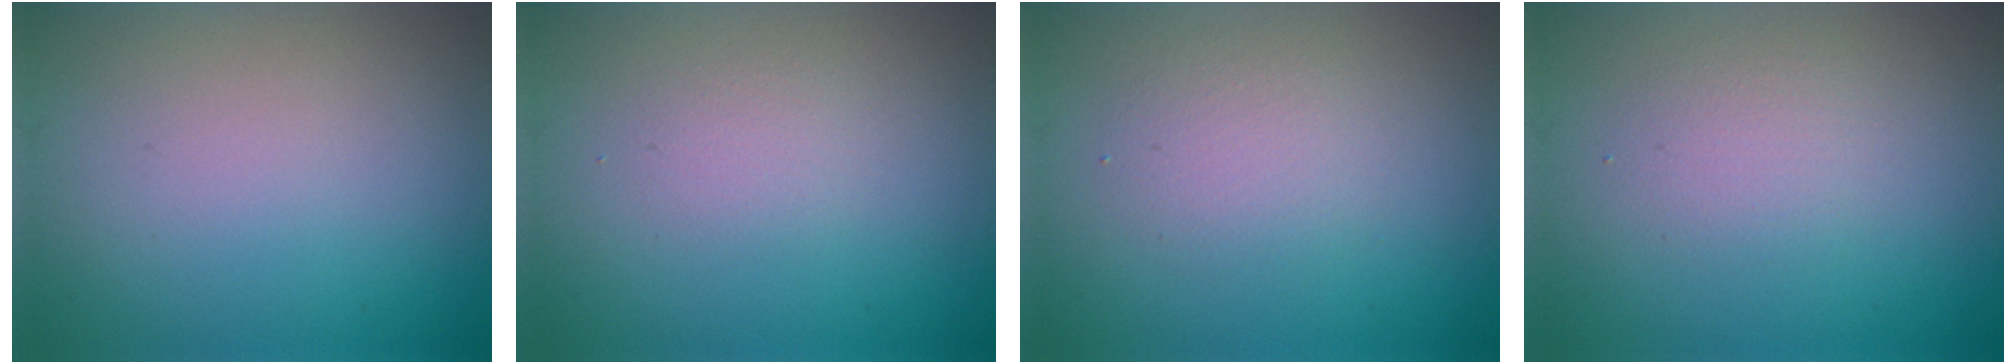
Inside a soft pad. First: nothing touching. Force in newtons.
{"total": 1.2, "press": 1.2, "slide": 0.1}
{"total": 2.2, "press": 2.2, "slide": 0.1}
{"total": 1.7, "press": 1.7, "slide": 0.2}